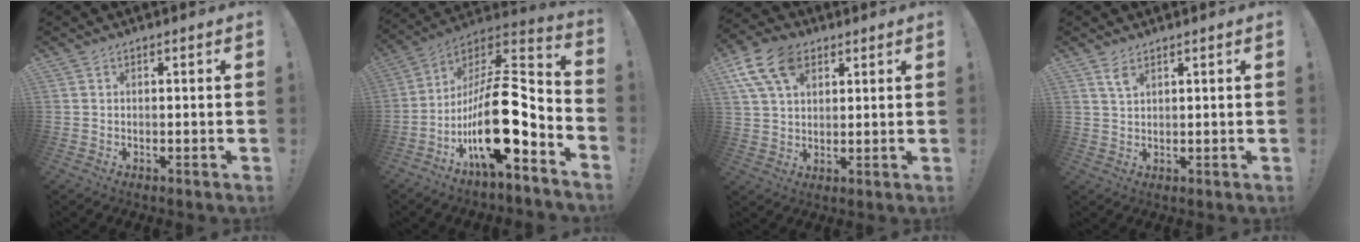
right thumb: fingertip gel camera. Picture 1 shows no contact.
{"total": 21.1, "force": [-5.9, 8.0, 18.6], "torque": [-0.322, 0.021, -0.097]}
{"total": 13.1, "force": [6.1, 8.4, 8.0], "torque": [-0.160, -0.014, 0.118]}
{"total": 3.5, "force": [2.2, 1.6, 2.3], "torque": [-0.040, -0.008, 0.039]}